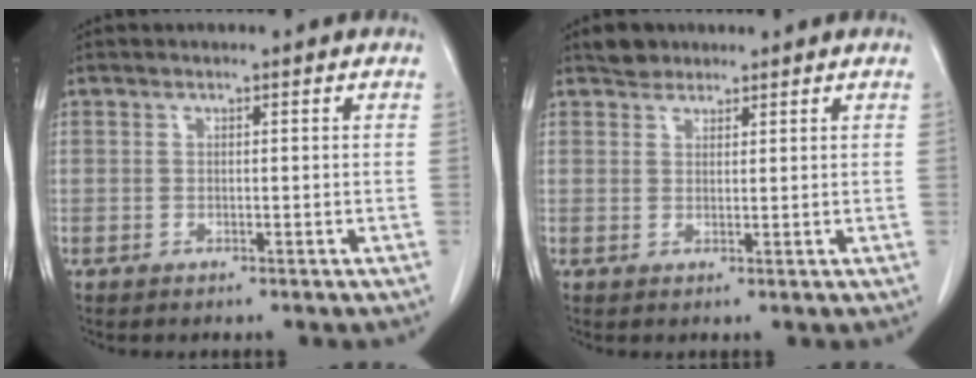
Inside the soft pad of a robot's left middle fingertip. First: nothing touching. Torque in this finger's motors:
{"motor_torque": [0.21, -0.20, 0.00, 0.00]}